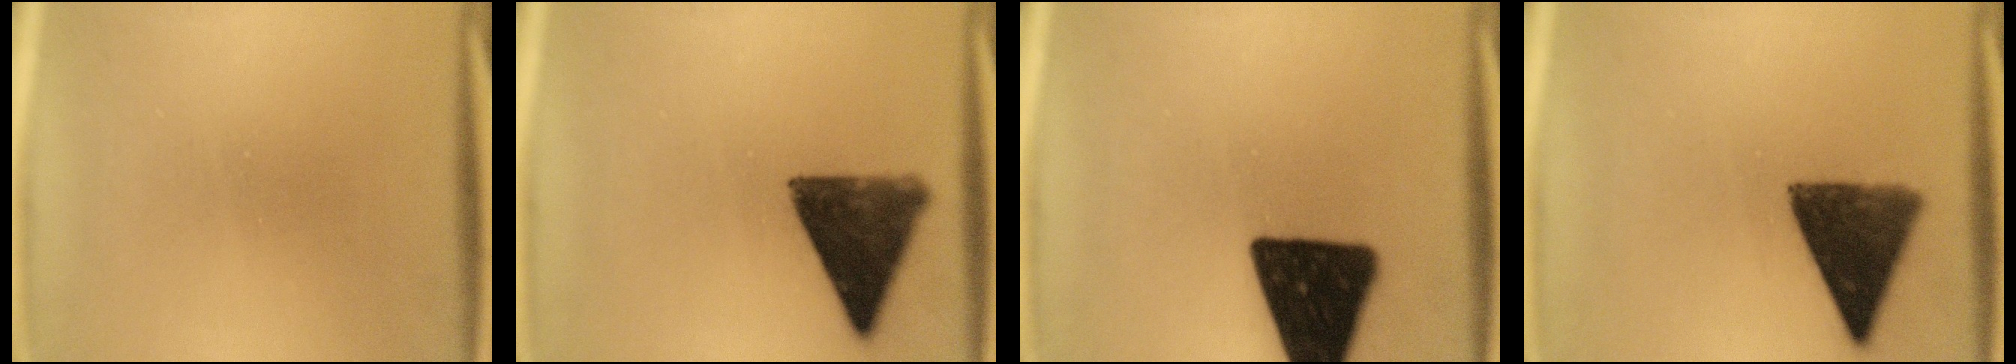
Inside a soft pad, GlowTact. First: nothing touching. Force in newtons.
{"total": 11.1}
{"total": 18.8}
{"total": 11.3}